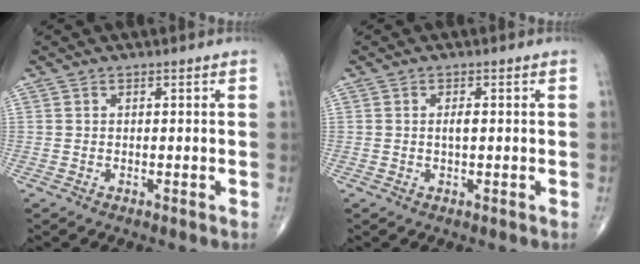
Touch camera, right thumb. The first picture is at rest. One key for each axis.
{"total": 1.5, "fx": 0.1, "fy": 0.5, "fz": 1.4, "tx": -0.025, "ty": 0.000, "tz": 0.000}